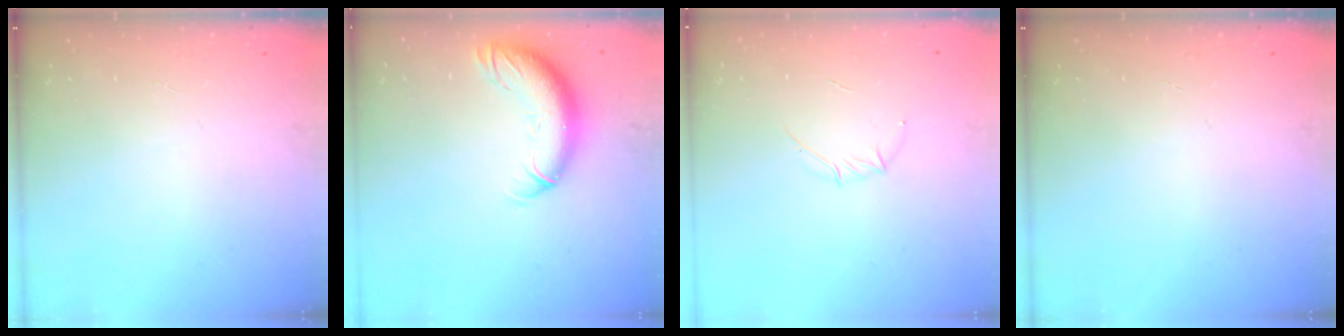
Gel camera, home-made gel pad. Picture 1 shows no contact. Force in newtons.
{"total": 13.3, "press": 13.0, "slide": 2.9}
{"total": 4.1, "press": 3.9, "slide": 1.0}
{"total": 0.0}